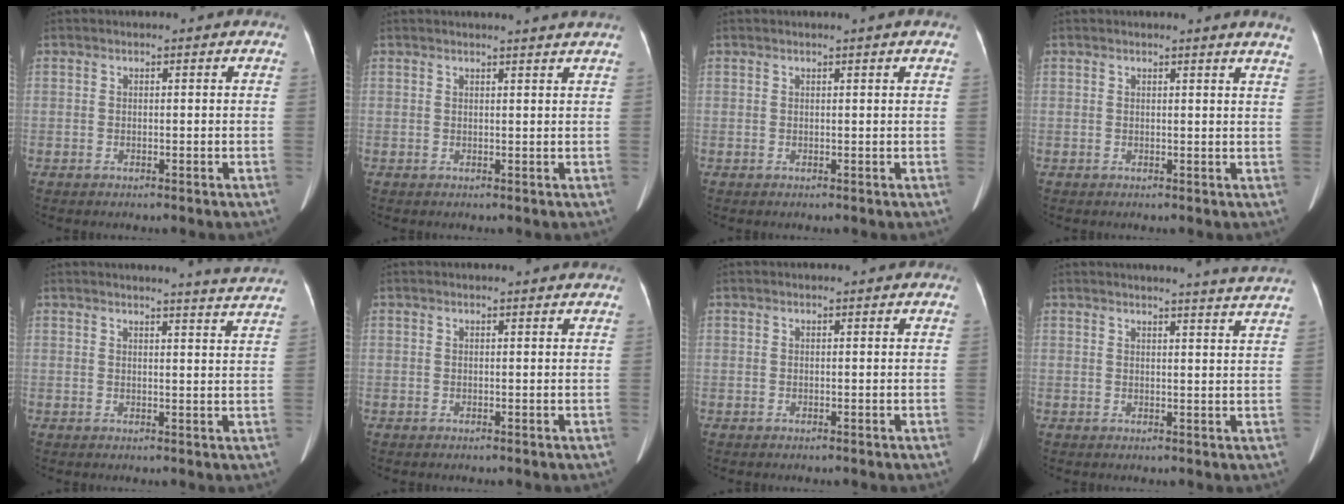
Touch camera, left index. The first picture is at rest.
{"total": 4.3, "force": [4.0, -0.8, 1.4], "torque": [-0.016, 0.004, 0.037]}
{"total": 0.7, "force": [0.5, -0.3, 0.5], "torque": [-0.014, -0.002, 0.013]}
{"total": 3.7, "force": [3.3, -0.7, 1.6], "torque": [-0.018, -0.013, 0.018]}
{"total": 7.0, "force": [6.7, -1.5, 1.3], "torque": [-0.026, -0.031, 0.065]}
{"total": 1.1, "force": [1.0, -0.1, 0.2], "torque": [-0.010, 0.004, 0.012]}
{"total": 0.7, "force": [0.6, 0.1, 0.3], "torque": [-0.006, 0.004, 0.006]}
{"total": 8.4, "force": [8.0, -1.5, 2.0], "torque": [-0.027, -0.031, 0.077]}